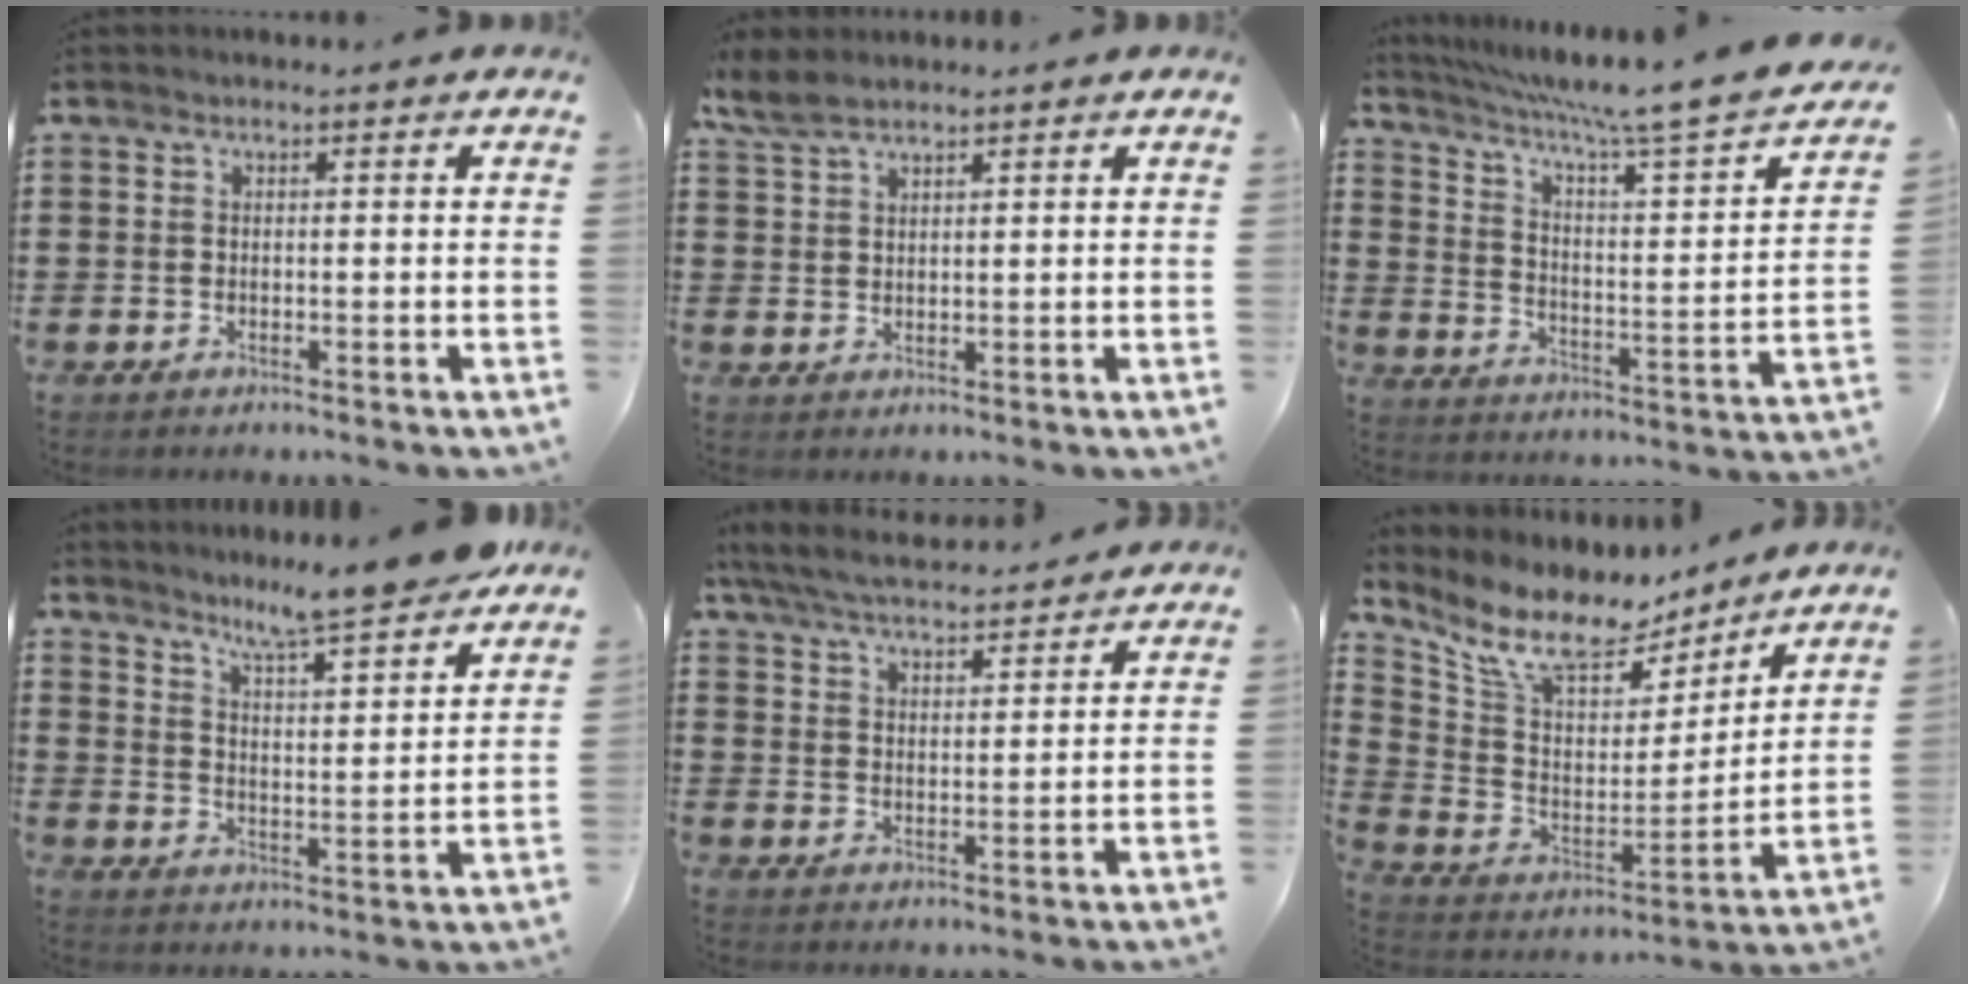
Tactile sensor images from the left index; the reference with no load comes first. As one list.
[{"total": 3.7, "force": [3.0, 1.0, 1.7], "torque": [-0.043, 0.001, 0.057]}, {"total": 6.6, "force": [5.5, -0.6, 3.7], "torque": [-0.096, -0.050, 0.082]}, {"total": 7.0, "force": [6.6, -1.0, 2.1], "torque": [-0.058, -0.048, 0.109]}, {"total": 5.7, "force": [5.4, 0.8, 1.7], "torque": [-0.055, -0.022, 0.096]}, {"total": 10.1, "force": [7.7, 4.2, 4.9], "torque": [-0.127, -0.049, 0.134]}]